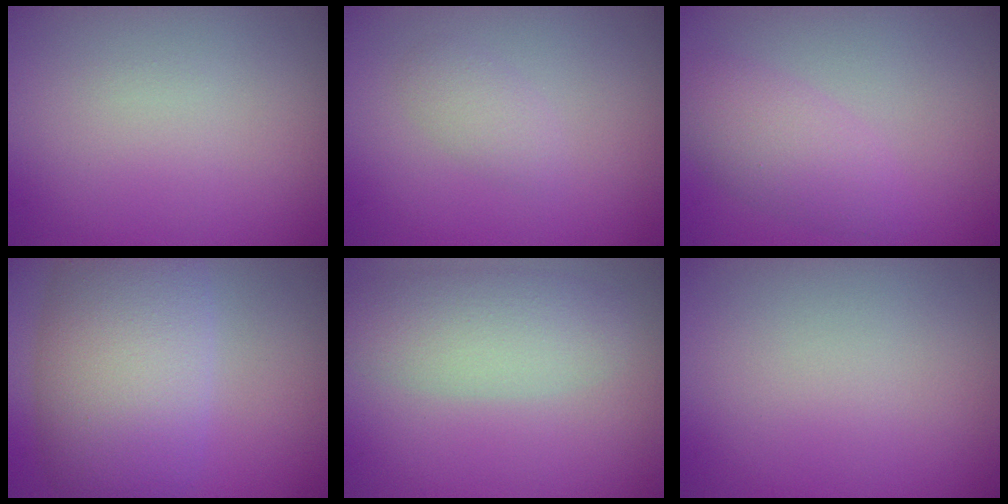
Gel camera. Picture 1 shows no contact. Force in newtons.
{"total": 1.5, "press": 1.5, "slide": 0.0}
{"total": 3.4, "press": 3.4, "slide": 0.0}
{"total": 9.8, "press": 9.8, "slide": 0.3}
{"total": 4.3, "press": 4.3, "slide": 0.3}
{"total": 0.0}